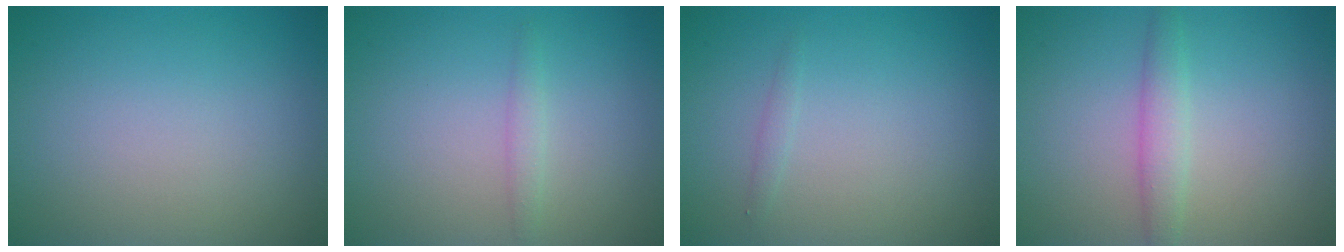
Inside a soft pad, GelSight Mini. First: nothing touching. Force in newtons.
{"total": 1.0, "press": 1.0, "slide": 0.1}
{"total": 0.6, "press": 0.6, "slide": 0.0}
{"total": 2.2, "press": 2.2, "slide": 0.1}